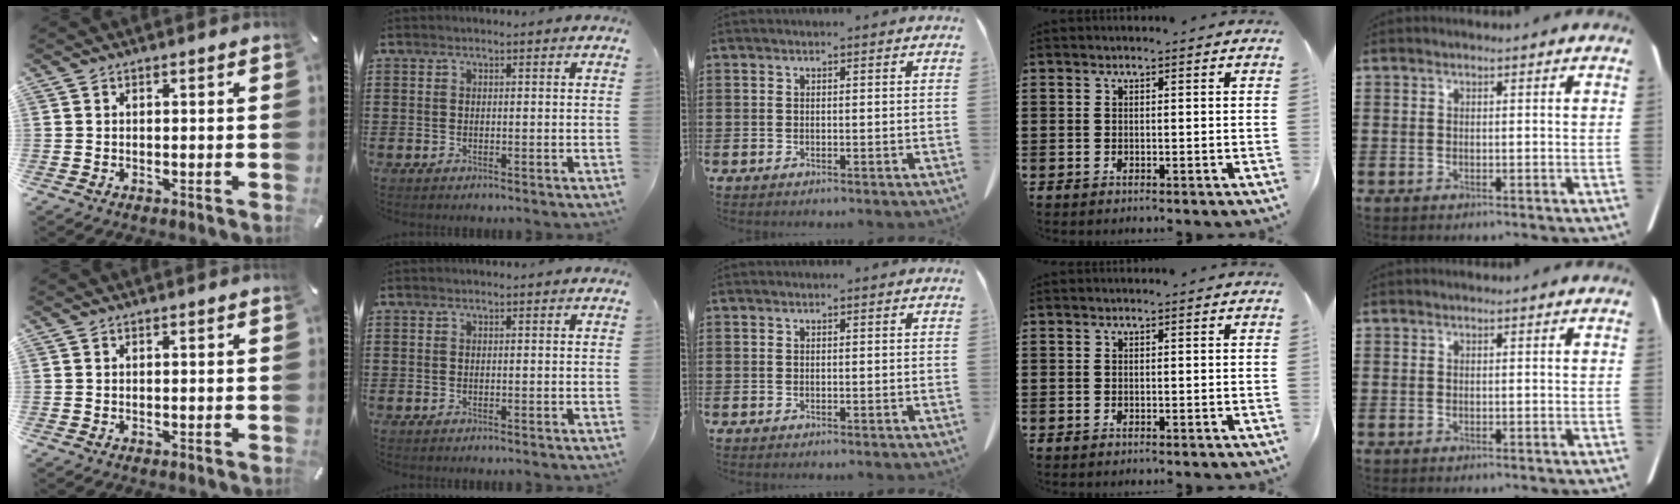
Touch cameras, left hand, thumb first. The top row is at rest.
{}